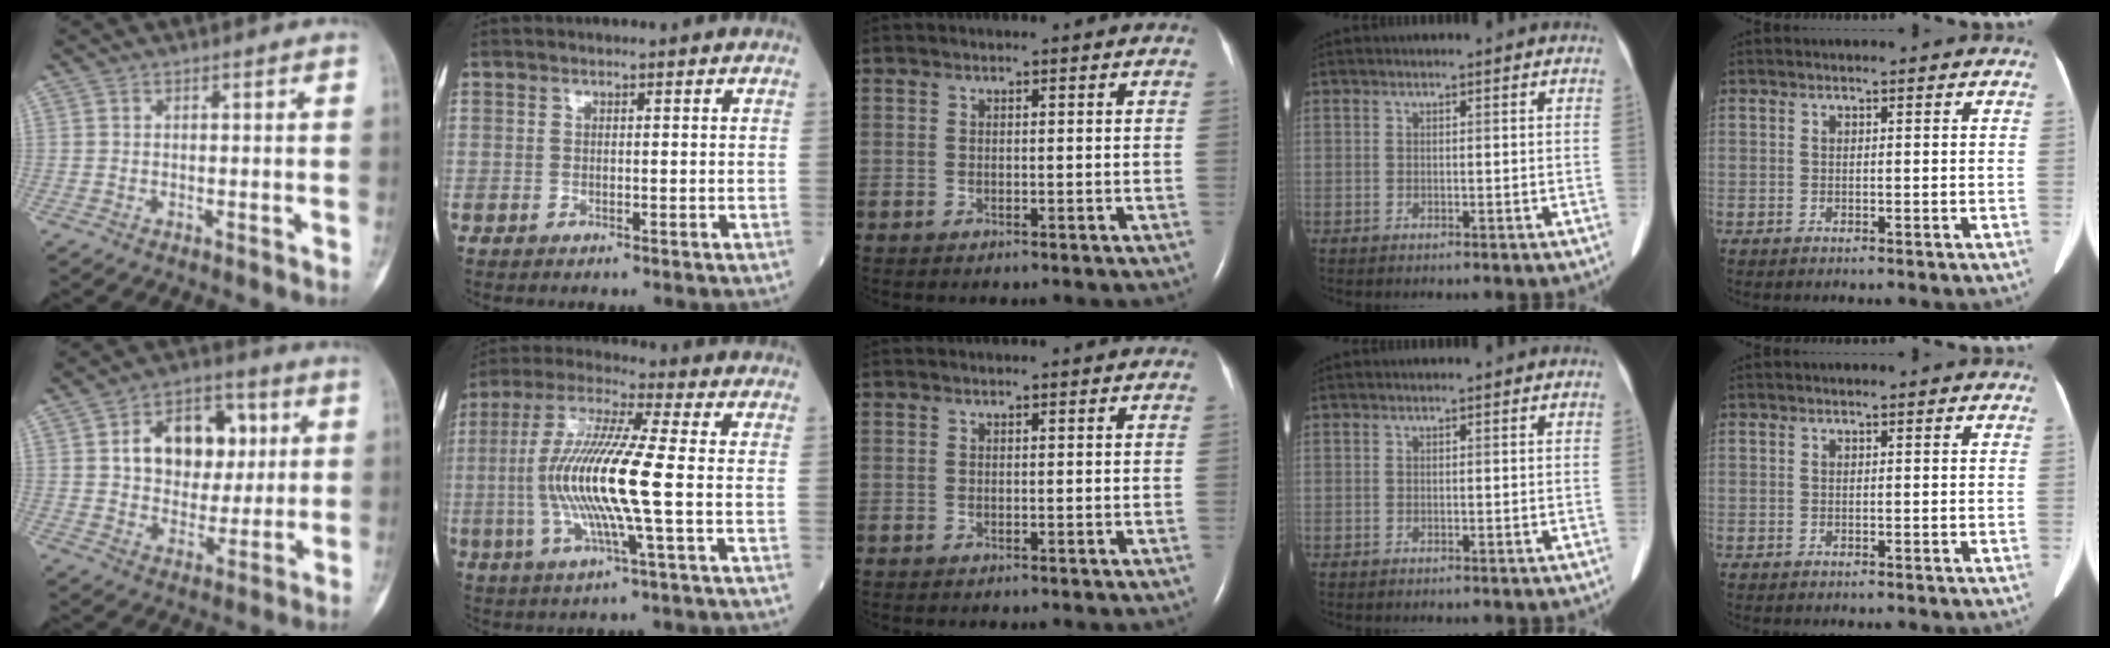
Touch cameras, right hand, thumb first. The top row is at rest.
{"thumb": {"total": 15.4, "force": [3.7, 11.0, 10.1], "torque": [-0.100, 0.007, 0.057]}, "index": {"total": 13.9, "force": [-1.5, 0.4, 13.9], "torque": [-0.284, 0.002, -0.036]}}